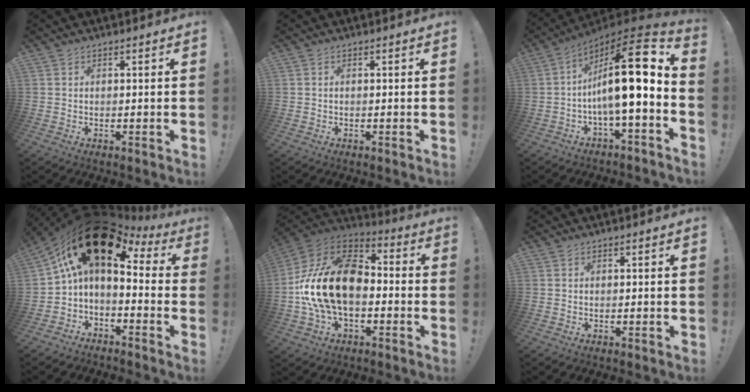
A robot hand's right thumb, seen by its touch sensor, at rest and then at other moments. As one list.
[{"total": 0.0}, {"total": 18.8, "force": [1.2, 4.2, 18.2], "torque": [-0.283, -0.010, 0.010]}, {"total": 19.1, "force": [8.7, 8.4, 14.8], "torque": [-0.235, -0.046, 0.159]}, {"total": 22.8, "force": [-0.6, 14.4, 17.7], "torque": [-0.332, 0.024, 0.001]}, {"total": 0.0}]